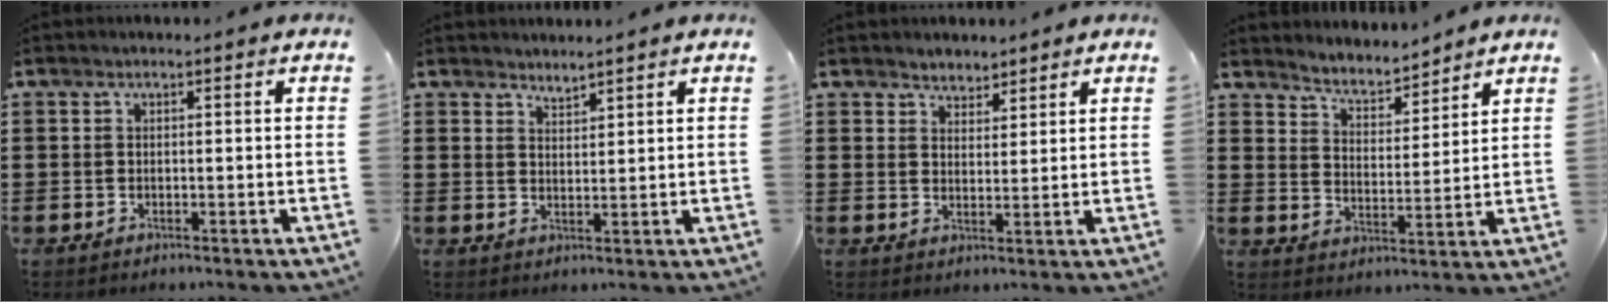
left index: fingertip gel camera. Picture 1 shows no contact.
{"total": 2.1, "force": [2.1, -0.1, -0.4], "torque": [0.003, -0.005, 0.040]}
{"total": 2.8, "force": [2.5, 1.1, -0.5], "torque": [-0.001, -0.001, 0.047]}
{"total": 4.1, "force": [4.1, 0.3, 0.0], "torque": [-0.020, -0.027, 0.069]}